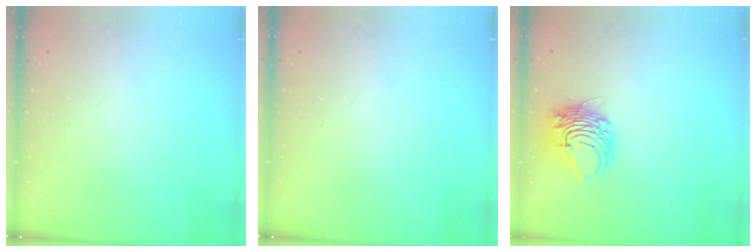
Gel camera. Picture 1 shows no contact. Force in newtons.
{"total": 0.0}
{"total": 8.5, "press": 8.4, "slide": 1.4}